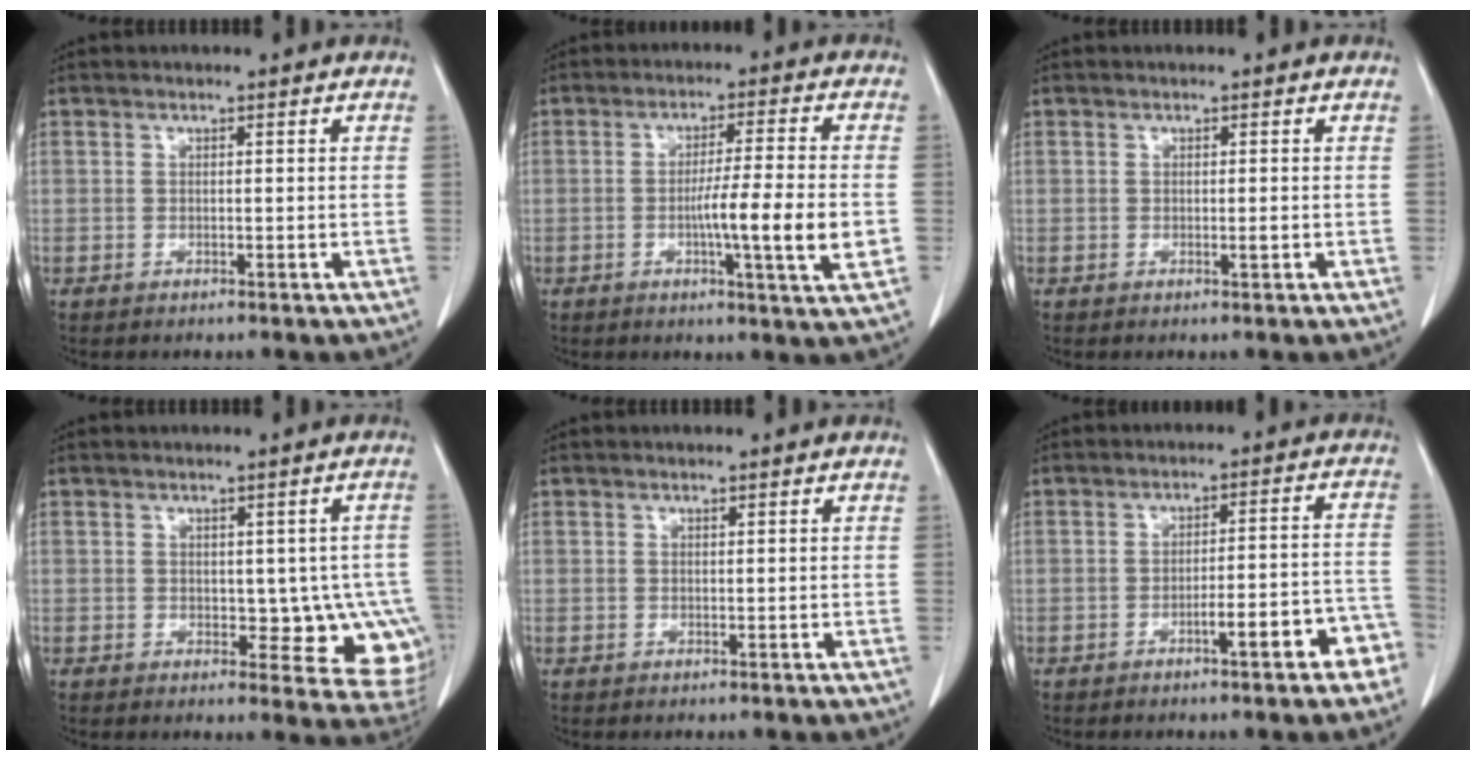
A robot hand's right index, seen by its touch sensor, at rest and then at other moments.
{"total": 10.0, "force": [-1.9, -0.7, 9.8], "torque": [-0.156, -0.012, -0.035]}
{"total": 0.8, "force": [-0.2, 0.0, 0.8], "torque": [-0.013, 0.000, -0.002]}
{"total": 8.9, "force": [-0.9, 4.8, 7.5], "torque": [-0.061, 0.007, -0.002]}
{"total": 0.0}
{"total": 7.6, "force": [-4.3, 1.2, 6.2], "torque": [-0.070, 0.029, -0.052]}